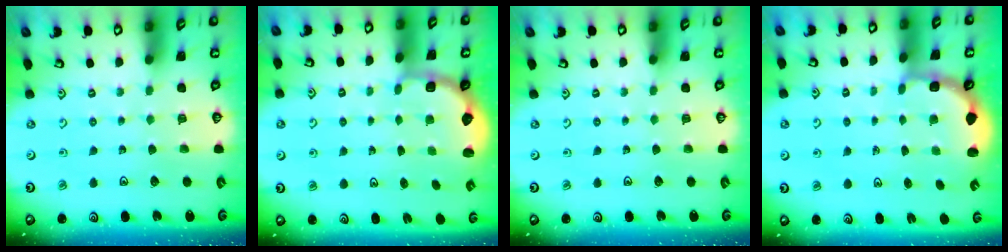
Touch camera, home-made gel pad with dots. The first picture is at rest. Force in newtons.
{"total": 2.8, "press": 2.1, "slide": 1.8}
{"total": 0.0}
{"total": 2.9, "press": 2.5, "slide": 1.4}